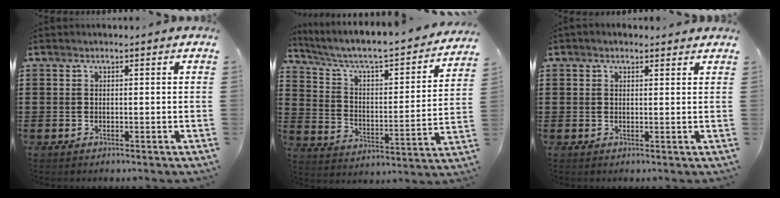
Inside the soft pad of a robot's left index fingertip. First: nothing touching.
{"total": 4.8, "force": [4.0, 0.8, 2.5], "torque": [-0.070, -0.041, 0.058]}
{"total": 1.2, "force": [1.0, 0.3, 0.5], "torque": [-0.011, 0.003, 0.019]}